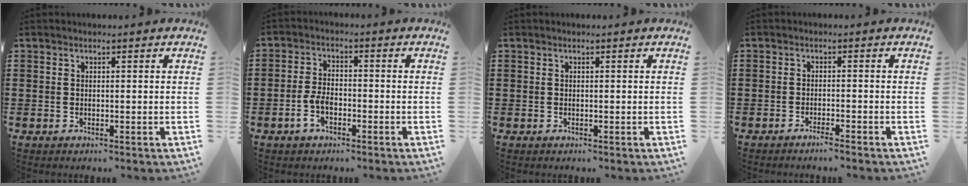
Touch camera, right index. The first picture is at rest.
{"total": 4.0, "force": [-1.8, 1.9, 3.1], "torque": [-0.077, -0.005, -0.038]}
{"total": 0.0}
{"total": 1.6, "force": [-1.5, -0.2, 0.7], "torque": [-0.011, -0.002, -0.027]}